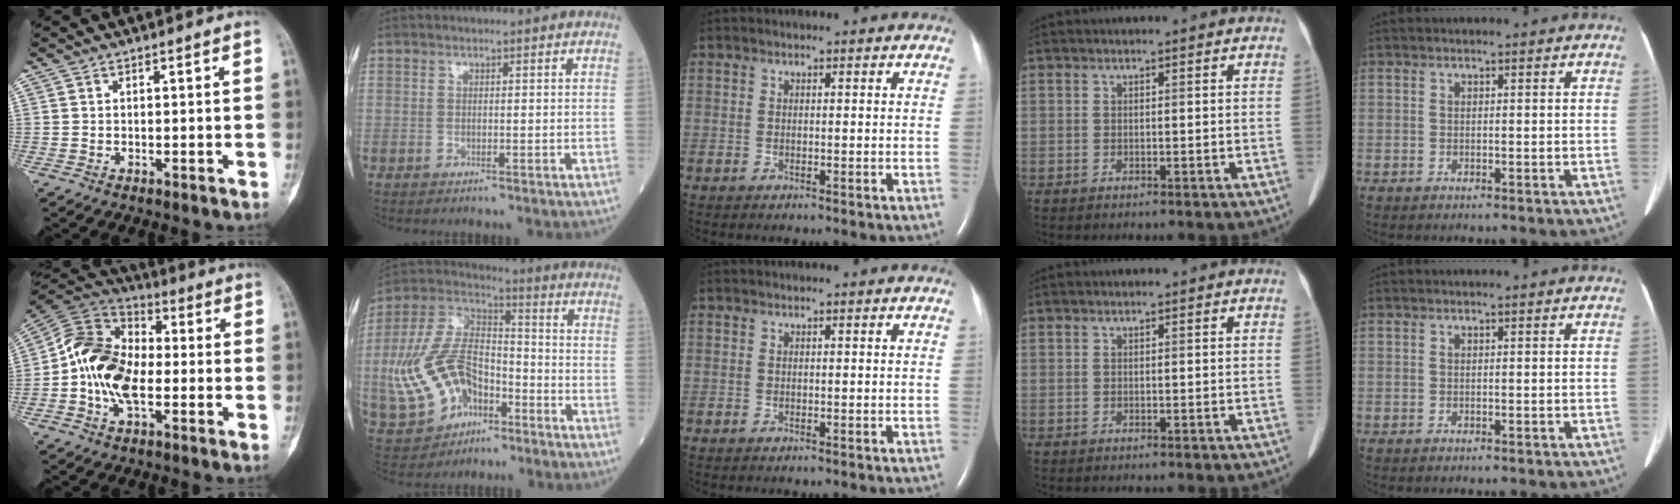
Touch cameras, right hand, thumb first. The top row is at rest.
{"thumb": {"total": 14.9, "force": [-1.8, 9.3, 11.5], "torque": [-0.205, 0.027, -0.045]}, "index": {"total": 16.1, "force": [-4.9, 10.1, 11.6], "torque": [-0.269, 0.019, -0.084]}}